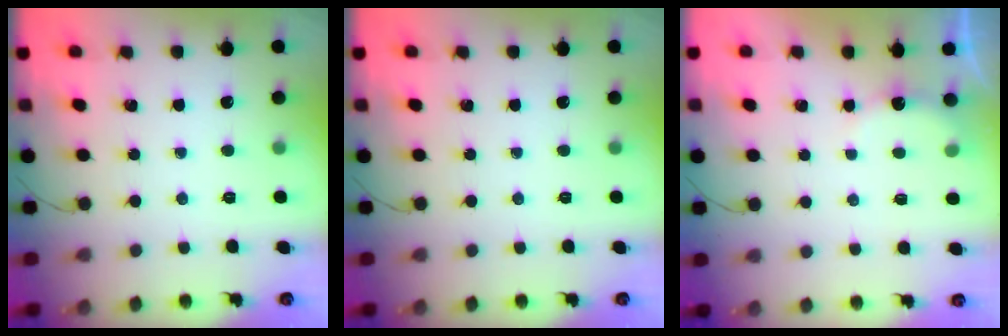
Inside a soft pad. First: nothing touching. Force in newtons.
{"total": 0.0}
{"total": 5.8, "press": 5.7, "slide": 1.1}